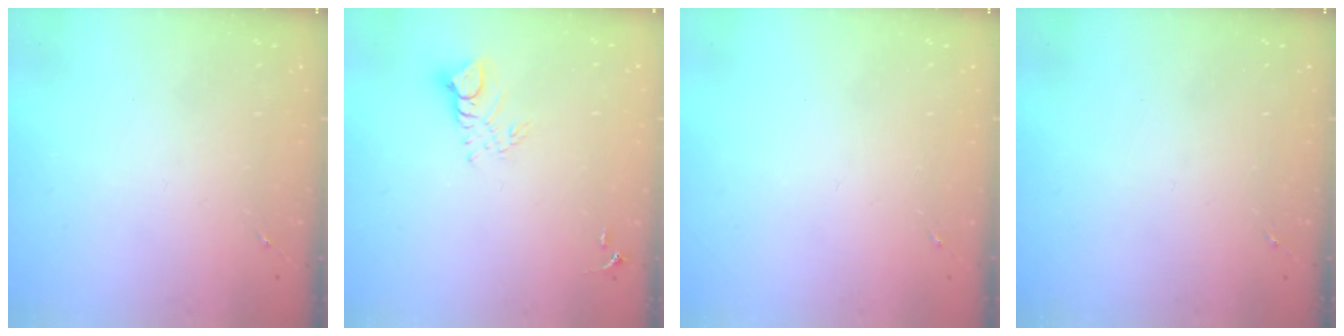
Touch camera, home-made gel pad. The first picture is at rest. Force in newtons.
{"total": 7.2, "press": 7.1, "slide": 0.7}
{"total": 0.0}
{"total": 0.0}